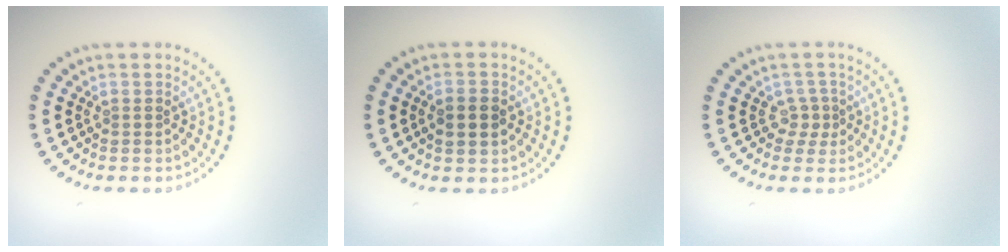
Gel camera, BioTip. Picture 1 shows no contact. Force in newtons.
{"total": 2.4, "press": 2.4, "slide": 0.1}
{"total": 1.6, "press": 1.0, "slide": 1.2}